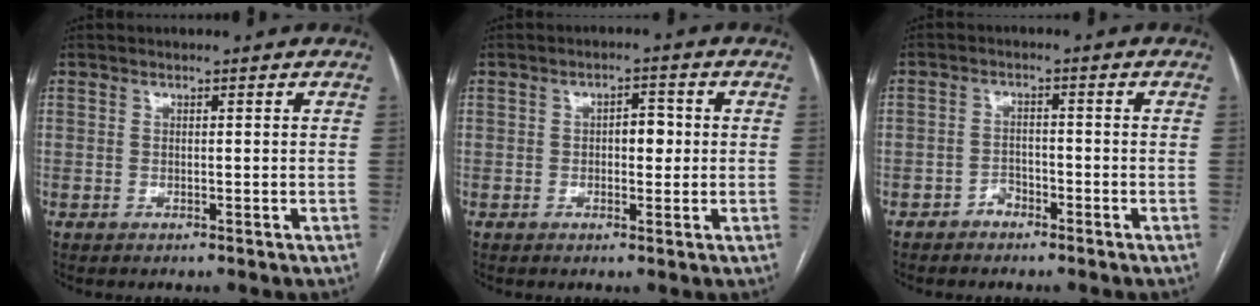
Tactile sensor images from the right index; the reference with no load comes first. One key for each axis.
{"total": 3.2, "fx": 0.1, "fy": 1.7, "fz": 2.7, "tx": -0.038, "ty": 0.010, "tz": 0.003}
{"total": 2.2, "fx": -1.7, "fy": 1.3, "fz": 0.6, "tx": -0.006, "ty": 0.007, "tz": -0.028}